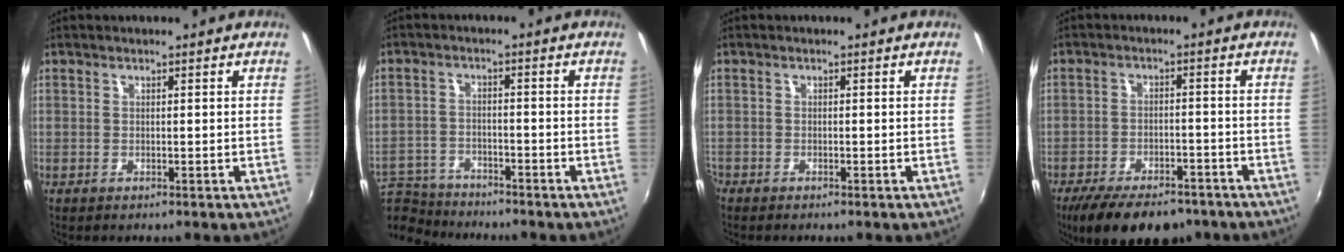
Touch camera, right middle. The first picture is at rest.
{"total": 12.0, "force": [-10.5, 4.4, 3.7], "torque": [-0.110, -0.006, -0.186]}
{"total": 0.8, "force": [-0.8, 0.2, 0.1], "torque": [-0.005, -0.004, -0.018]}
{"total": 14.9, "force": [-11.2, 6.0, 7.9], "torque": [-0.167, -0.030, -0.169]}